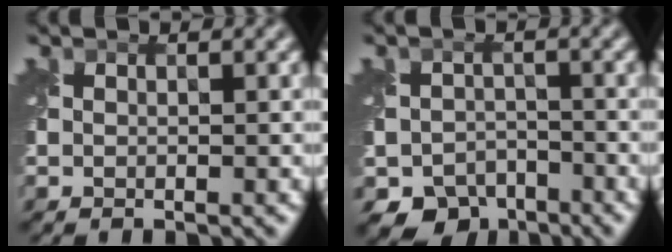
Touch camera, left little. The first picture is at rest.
{"total": 5.2, "force": [-3.8, 3.4, 1.2], "torque": [-0.010, -0.015, -0.060]}